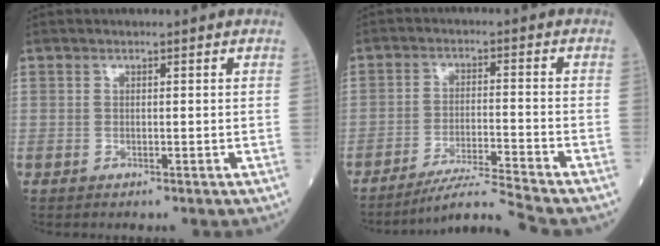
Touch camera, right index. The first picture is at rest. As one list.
[{"total": 7.5, "force": [-6.8, -2.7, 1.9], "torque": [-0.031, -0.018, -0.121]}]